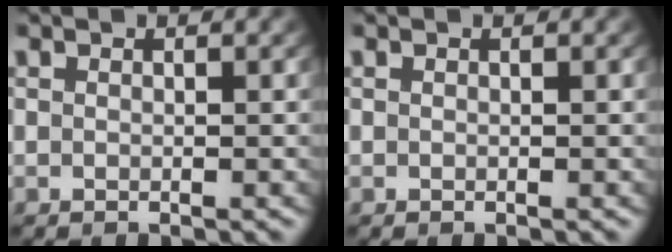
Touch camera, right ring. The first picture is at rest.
{"total": 0.0}